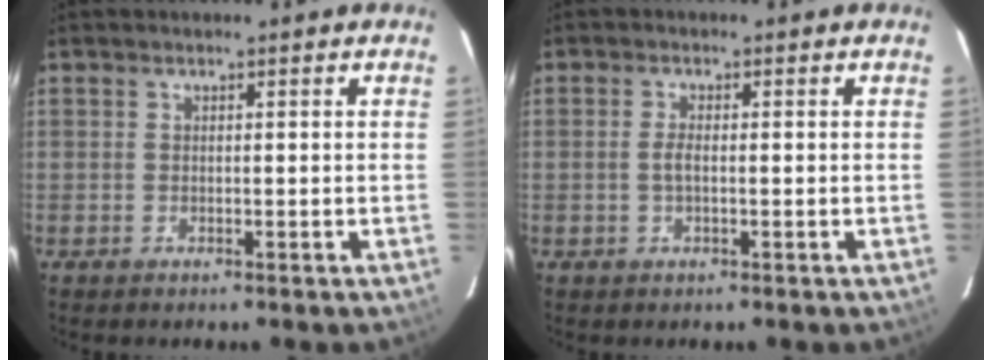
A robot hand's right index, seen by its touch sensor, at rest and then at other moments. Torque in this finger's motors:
{"motor_torque": [0.06, -0.01, 0.04, 0.01]}